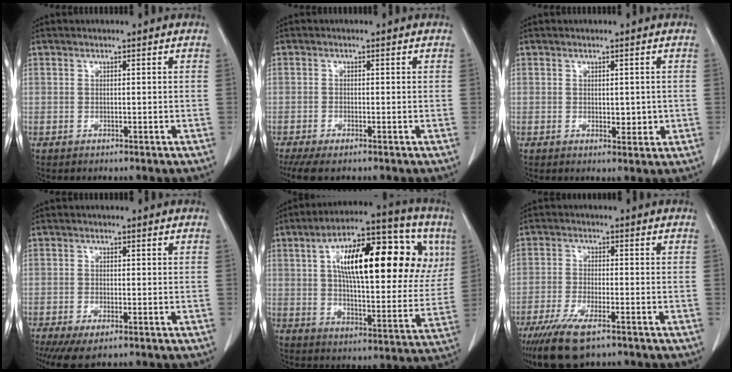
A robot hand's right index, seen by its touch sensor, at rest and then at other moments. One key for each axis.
{"total": 4.2, "fx": -3.1, "fy": 0.8, "fz": 2.7, "tx": -0.044, "ty": -0.007, "tz": -0.051}
{"total": 2.4, "fx": 0.1, "fy": 1.4, "fz": 2.0, "tx": -0.022, "ty": -0.003, "tz": 0.009}
{"total": 4.2, "fx": -2.6, "fy": 1.2, "fz": 3.1, "tx": -0.052, "ty": -0.009, "tz": -0.040}
{"total": 25.1, "fx": 8.0, "fy": 8.3, "fz": 22.3, "tx": -0.341, "ty": 0.045, "tz": 0.116}
{"total": 8.9, "fx": -6.0, "fy": 2.1, "fz": 6.2, "tx": -0.115, "ty": -0.019, "tz": -0.100}